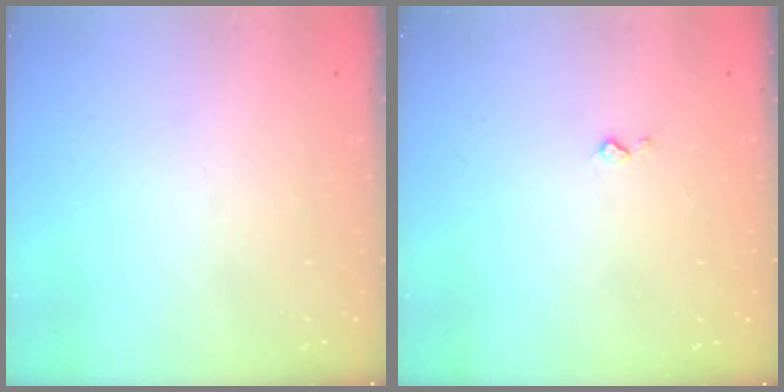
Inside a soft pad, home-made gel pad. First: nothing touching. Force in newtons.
{"total": 2.8, "press": 2.7, "slide": 0.4}